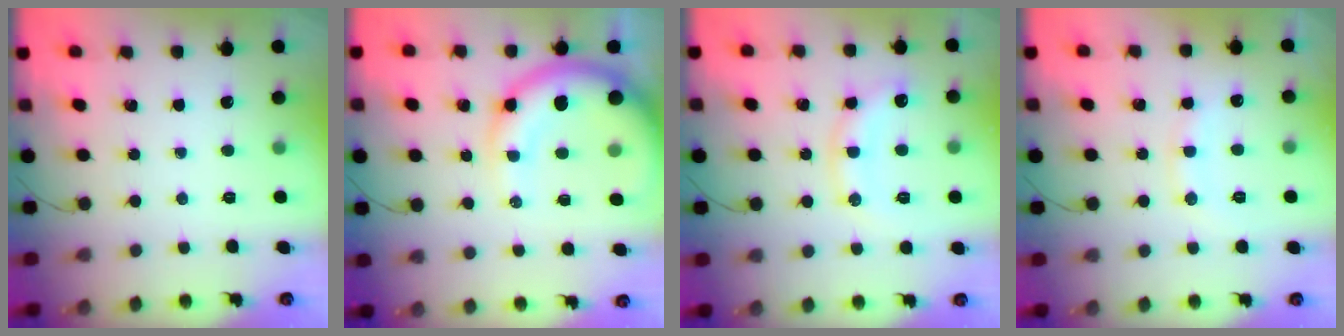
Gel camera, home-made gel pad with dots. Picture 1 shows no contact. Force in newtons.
{"total": 13.6, "press": 13.3, "slide": 2.9}
{"total": 10.6, "press": 10.5, "slide": 0.7}
{"total": 10.1, "press": 10.0, "slide": 1.0}